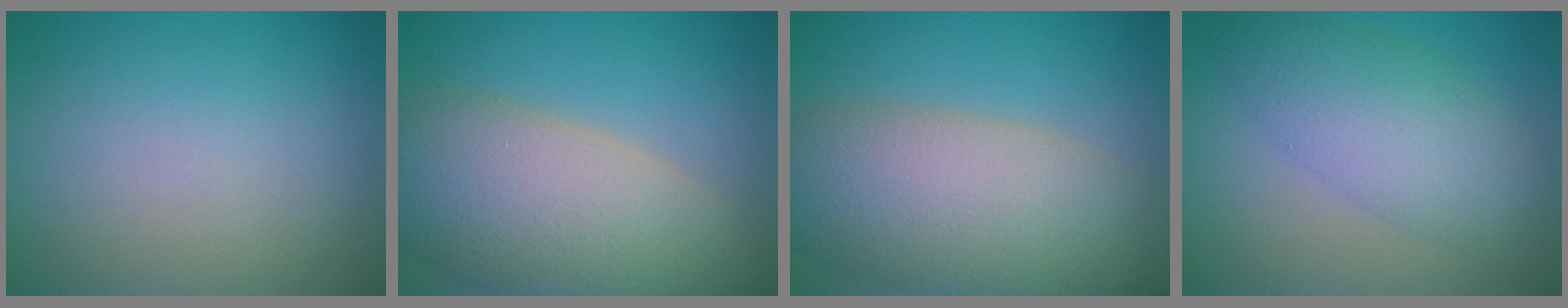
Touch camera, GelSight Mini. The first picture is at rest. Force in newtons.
{"total": 11.3, "press": 11.3, "slide": 1.2}
{"total": 10.8, "press": 10.8, "slide": 0.7}
{"total": 5.6, "press": 5.6, "slide": 0.4}